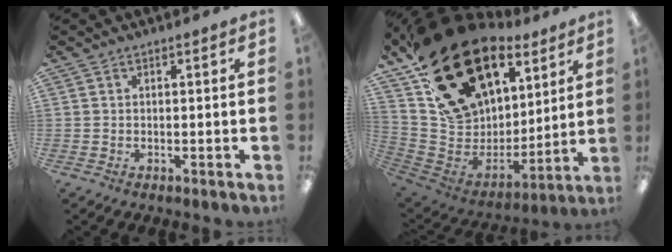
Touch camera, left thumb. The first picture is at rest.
{"total": 27.6, "force": [17.2, 16.8, 13.5], "torque": [-0.217, -0.103, 0.339]}